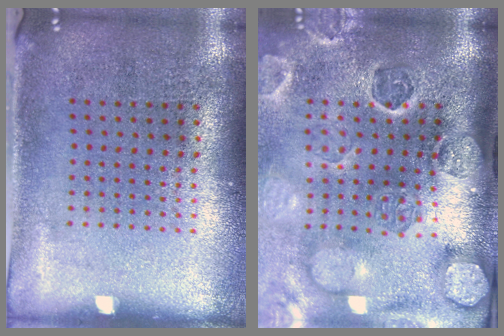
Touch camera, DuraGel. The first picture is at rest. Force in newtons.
{"total": 4.5, "press": 3.6, "slide": 2.8}